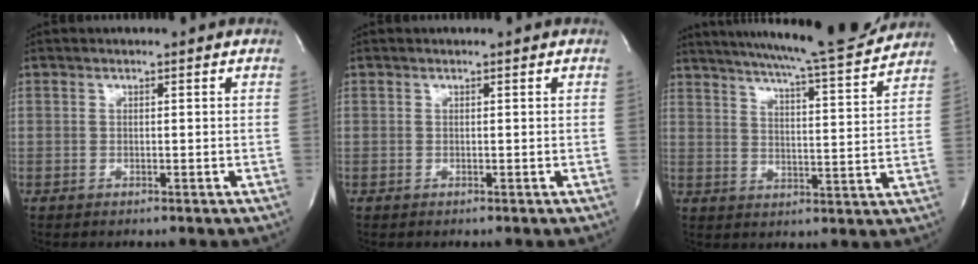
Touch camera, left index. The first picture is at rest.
{"total": 0.0}
{"total": 18.9, "force": [17.2, 0.4, 7.7], "torque": [-0.126, -0.032, 0.232]}